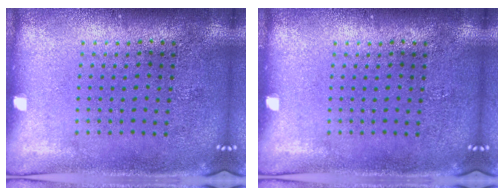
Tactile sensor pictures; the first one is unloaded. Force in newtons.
{"total": 0.0}